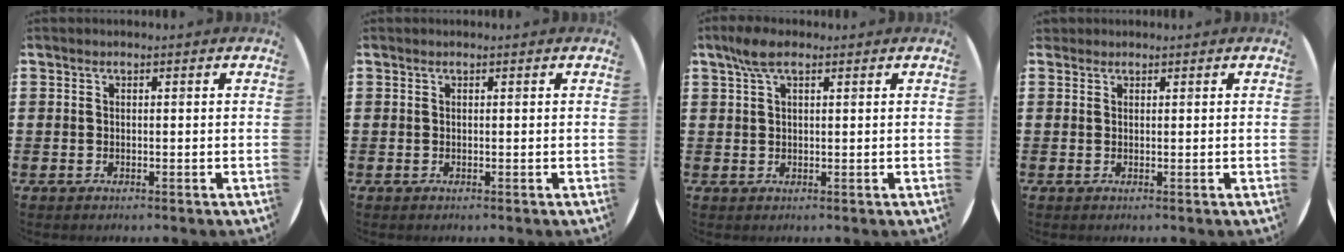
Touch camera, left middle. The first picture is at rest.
{"total": 0.0}
{"total": 3.5, "force": [2.0, 1.3, 2.6], "torque": [-0.054, 0.008, 0.036]}
{"total": 0.7, "force": [0.6, 0.3, -0.1], "torque": [0.002, 0.003, 0.011]}